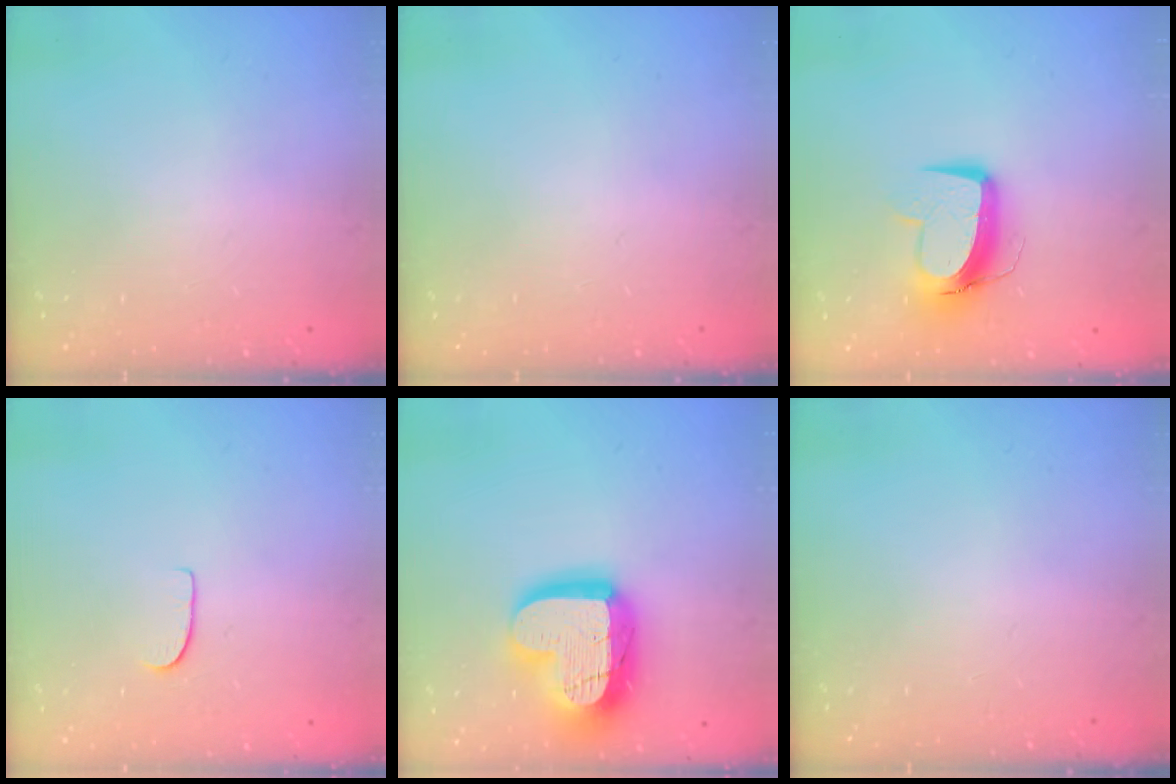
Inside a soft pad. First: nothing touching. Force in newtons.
{"total": 0.0}
{"total": 11.8, "press": 11.7, "slide": 1.2}
{"total": 5.2, "press": 5.2, "slide": 0.4}
{"total": 21.2, "press": 21.2, "slide": 1.7}
{"total": 0.0}